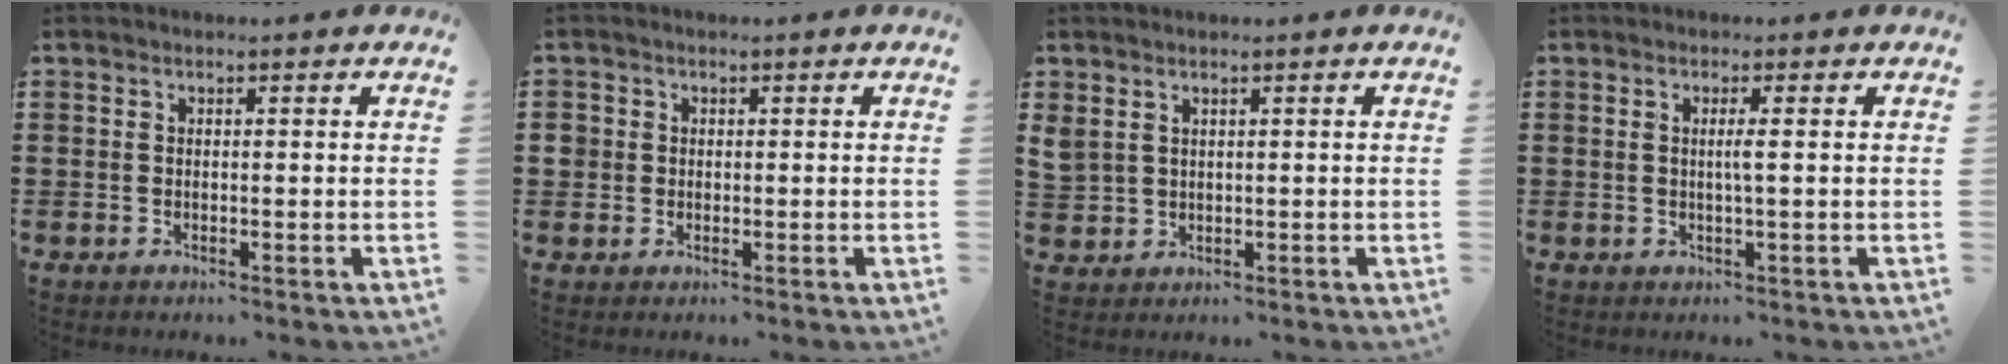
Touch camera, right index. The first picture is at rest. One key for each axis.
{"total": 1.6, "fx": 0.1, "fy": 1.5, "fz": 0.3, "tx": -0.012, "ty": 0.009, "tz": -0.001}
{"total": 1.6, "fx": 1.2, "fy": 1.1, "fz": 0.5, "tx": -0.015, "ty": 0.005, "tz": 0.023}
{"total": 1.8, "fx": 0.1, "fy": -0.2, "fz": 1.7, "tx": -0.034, "ty": -0.004, "tz": -0.001}